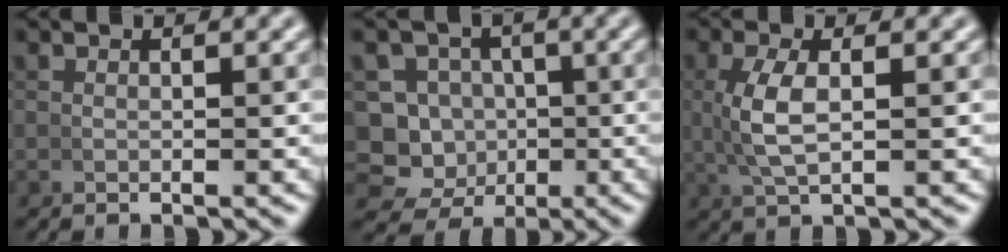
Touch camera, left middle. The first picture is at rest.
{"total": 12.0, "force": [-1.8, 11.1, 4.4], "torque": [-0.107, -0.050, -0.032]}
{"total": 3.4, "force": [0.4, 1.0, 3.2], "torque": [-0.074, 0.002, 0.015]}